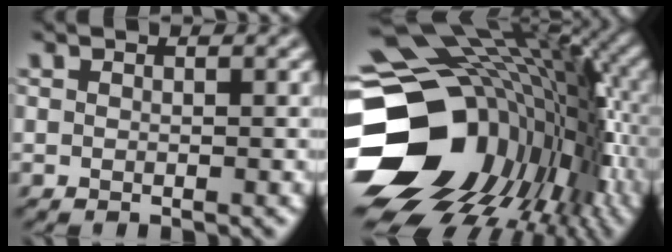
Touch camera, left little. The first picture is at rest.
{"total": 21.0, "force": [-4.6, 16.3, 12.4], "torque": [-0.230, -0.020, -0.065]}